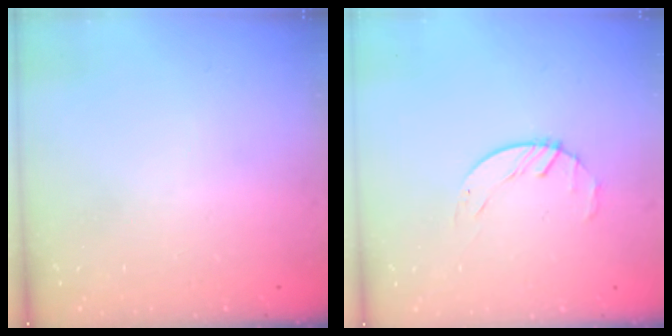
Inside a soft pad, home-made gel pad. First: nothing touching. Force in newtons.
{"total": 1.6, "press": 1.6, "slide": 0.3}